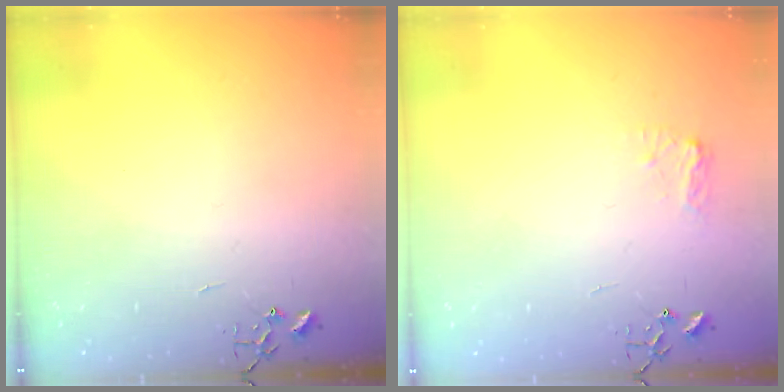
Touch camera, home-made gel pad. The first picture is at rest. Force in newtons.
{"total": 6.6, "press": 6.6, "slide": 0.2}